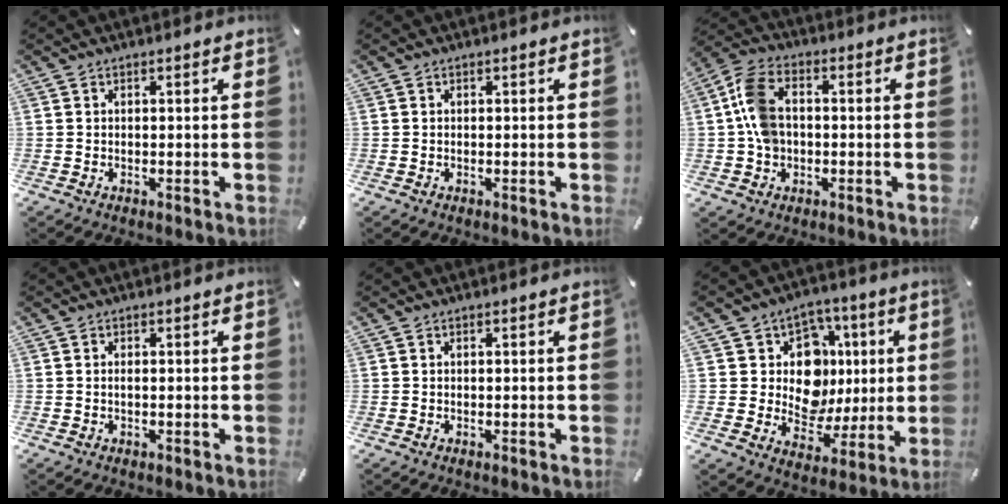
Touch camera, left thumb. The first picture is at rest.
{"total": 0.0}
{"total": 9.3, "force": [0.0, 7.1, 6.0], "torque": [-0.137, 0.015, 0.002]}
{"total": 0.5, "force": [0.0, 0.3, 0.4], "torque": [-0.010, -0.001, -0.001]}
{"total": 0.0}
{"total": 14.5, "force": [2.1, 12.9, 6.3], "torque": [-0.083, -0.019, 0.049]}